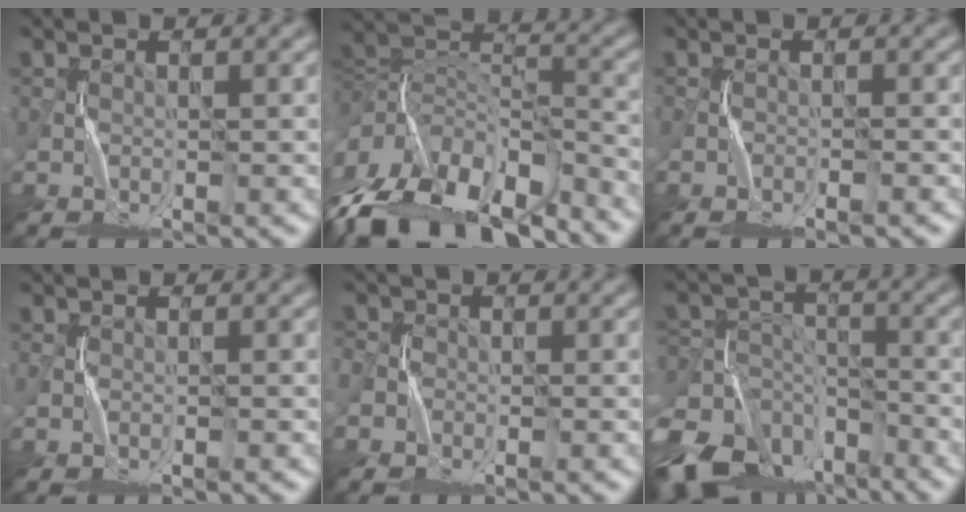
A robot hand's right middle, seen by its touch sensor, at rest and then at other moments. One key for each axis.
{"total": 15.7, "fx": -9.2, "fy": 8.3, "fz": 9.6, "tx": -0.220, "ty": -0.021, "tz": -0.142}
{"total": 0.9, "fx": -0.8, "fy": -0.1, "fz": 0.4, "tx": -0.006, "ty": 0.005, "tz": -0.016}
{"total": 0.5, "fx": -0.2, "fy": 0.2, "fz": 0.4, "tx": -0.010, "ty": -0.002, "tz": -0.005}
{"total": 1.3, "fx": -0.6, "fy": 1.2, "fz": 0.0, "tx": 0.012, "ty": -0.001, "tz": -0.012}
{"total": 14.1, "fx": -9.9, "fy": 8.2, "fz": 5.9, "tx": -0.128, "ty": -0.021, "tz": -0.158}